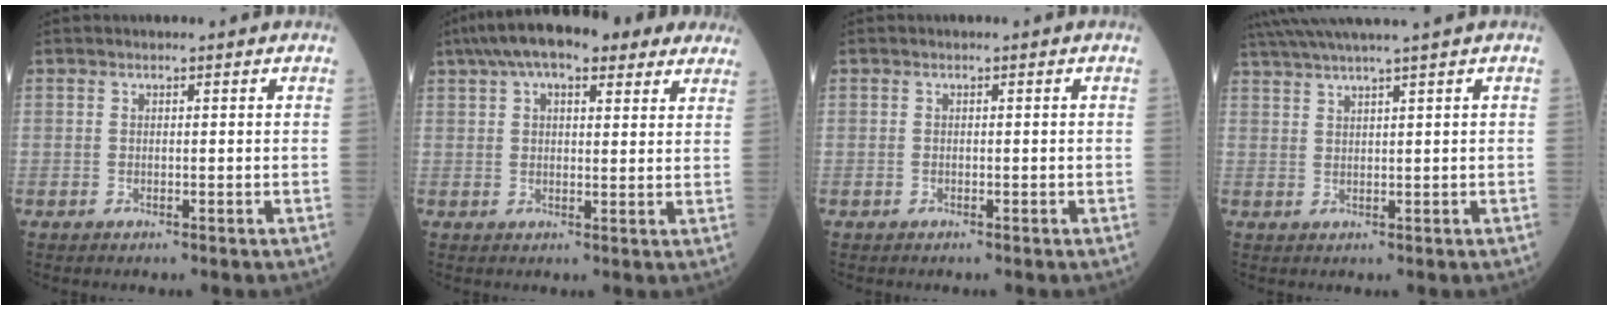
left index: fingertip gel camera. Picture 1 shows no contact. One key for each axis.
{"total": 16.3, "fx": 11.7, "fy": 5.8, "fz": 9.9, "tx": -0.159, "ty": 0.067, "tz": 0.168}
{"total": 0.0}
{"total": 9.1, "fx": 7.7, "fy": -1.6, "fz": 4.6, "tx": -0.077, "ty": 0.026, "tz": 0.125}